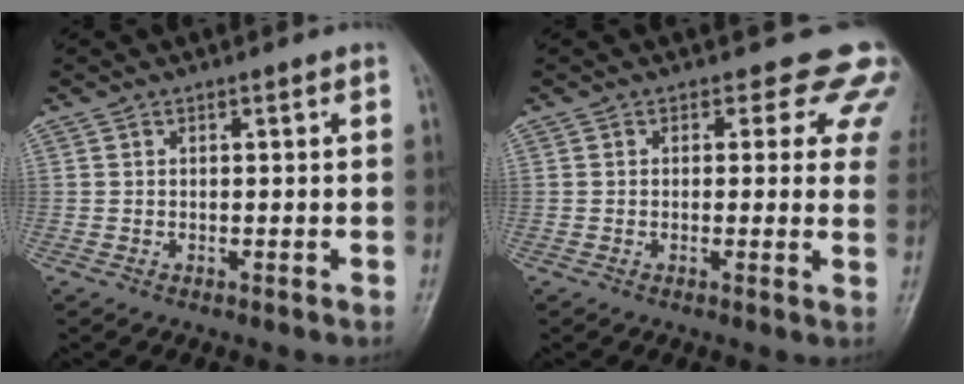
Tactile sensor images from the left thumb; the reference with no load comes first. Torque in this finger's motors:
{"motor_torque": [0.53, 0.39, 0.27, -0.02, 0.12]}